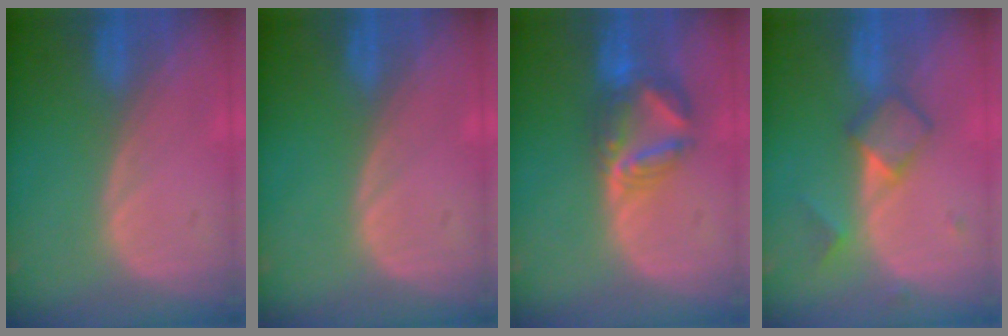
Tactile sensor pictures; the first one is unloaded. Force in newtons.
{"total": 0.0}
{"total": 6.6, "press": 6.4, "slide": 1.5}
{"total": 5.0, "press": 4.8, "slide": 1.3}